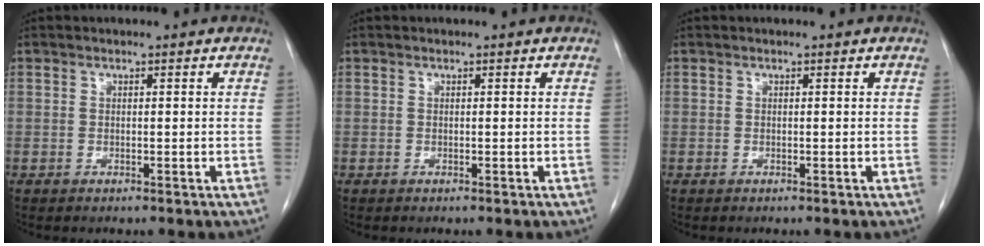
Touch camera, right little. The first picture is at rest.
{"total": 0.0}
{"total": 0.0}